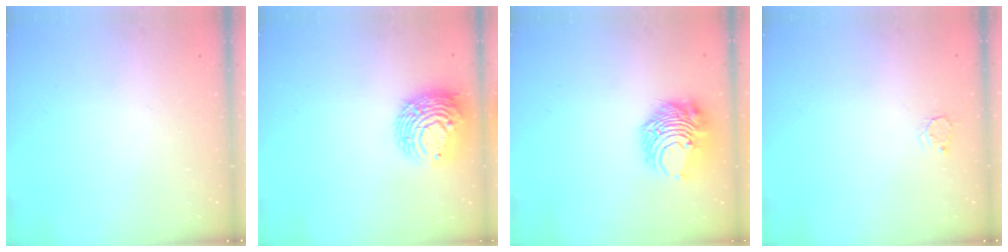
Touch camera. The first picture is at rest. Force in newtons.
{"total": 12.2, "press": 12.1, "slide": 1.0}
{"total": 11.5, "press": 11.4, "slide": 0.8}
{"total": 2.7, "press": 2.7, "slide": 0.3}